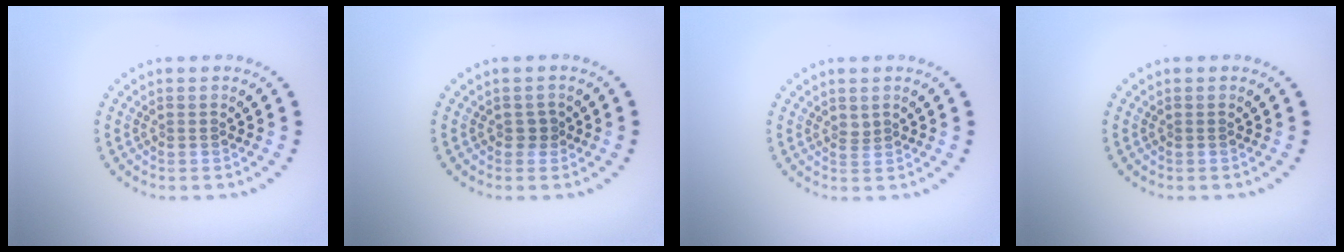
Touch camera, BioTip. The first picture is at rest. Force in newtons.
{"total": 0.9, "press": 0.8, "slide": 0.5}
{"total": 0.9, "press": 0.6, "slide": 0.7}
{"total": 0.0}